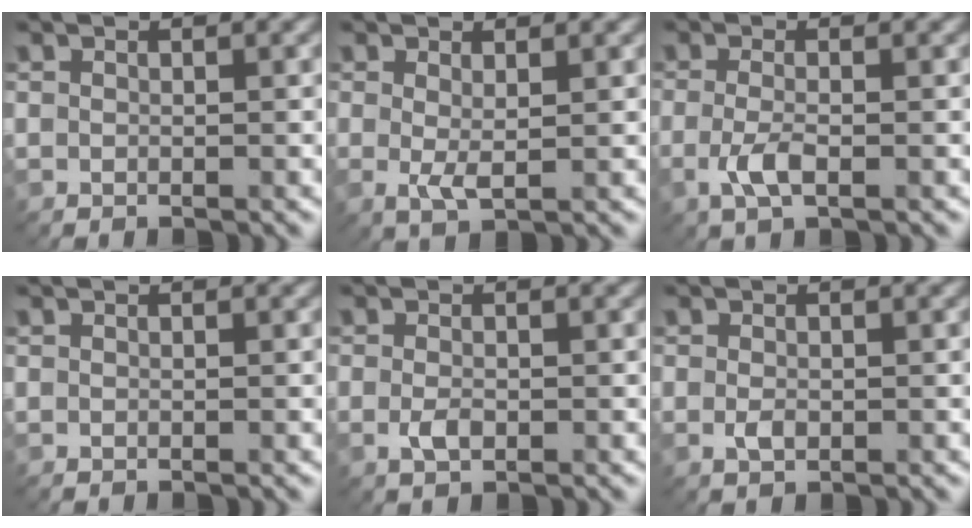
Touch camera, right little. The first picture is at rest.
{"total": 1.9, "force": [0.3, 0.4, 1.8], "torque": [-0.037, -0.006, 0.008]}
{"total": 2.4, "force": [-0.8, 0.7, 2.2], "torque": [-0.051, -0.002, -0.021]}
{"total": 0.0}
{"total": 1.5, "force": [-0.3, 0.8, 1.2], "torque": [-0.026, -0.001, -0.007]}
{"total": 1.1, "force": [-0.2, 0.7, 0.9], "torque": [-0.020, -0.002, -0.003]}